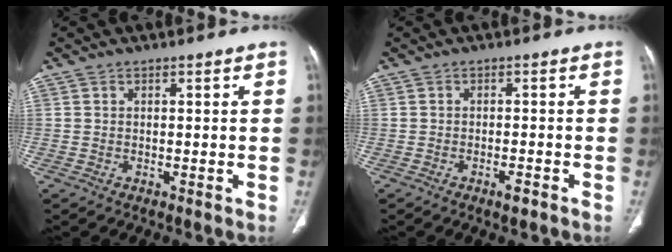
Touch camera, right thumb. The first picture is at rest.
{"total": 2.0, "force": [-1.2, 0.3, 1.5], "torque": [-0.029, 0.004, -0.021]}